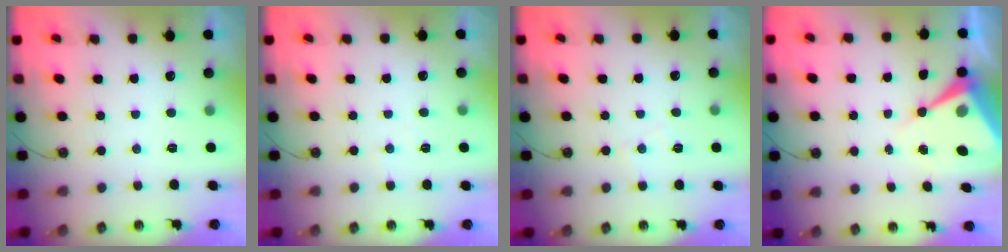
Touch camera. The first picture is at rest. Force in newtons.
{"total": 2.1, "press": 2.1, "slide": 0.4}
{"total": 4.5, "press": 4.4, "slide": 0.6}
{"total": 9.1, "press": 9.1, "slide": 0.3}